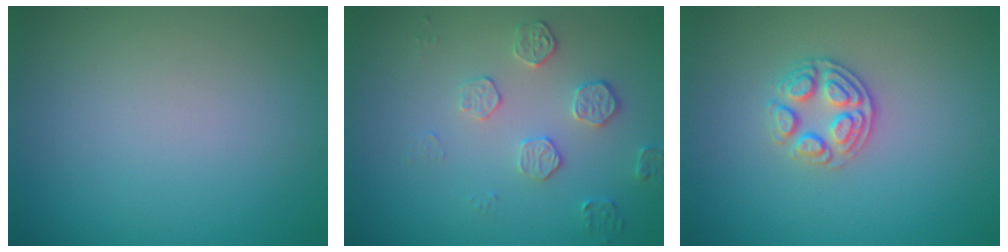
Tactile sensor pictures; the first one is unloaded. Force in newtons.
{"total": 2.1, "press": 1.5, "slide": 1.4}
{"total": 2.7, "press": 2.5, "slide": 0.9}